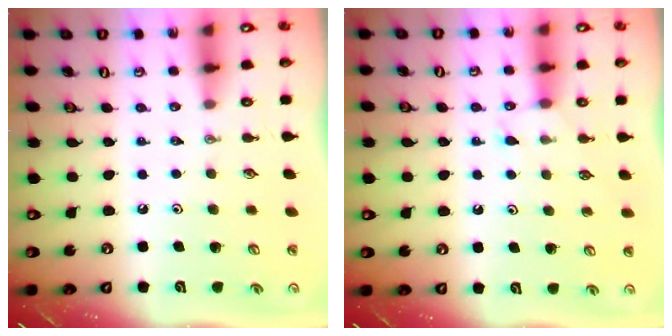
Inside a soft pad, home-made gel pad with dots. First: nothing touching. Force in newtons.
{"total": 4.9, "press": 4.9, "slide": 0.6}